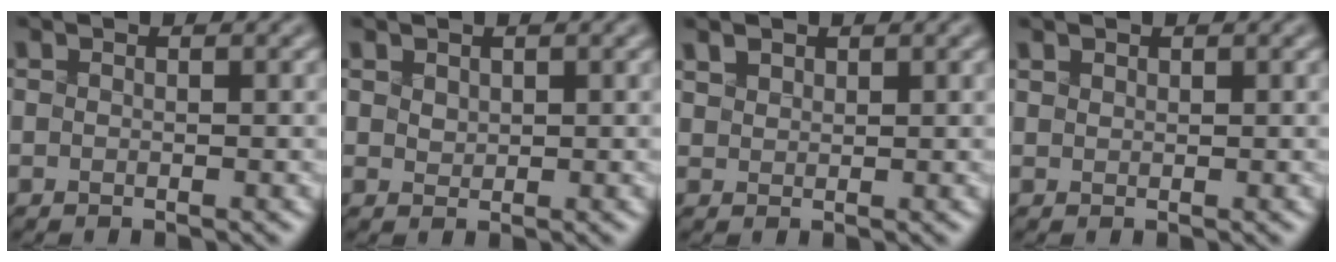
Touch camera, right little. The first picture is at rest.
{"total": 1.6, "force": [1.0, 1.0, 0.7], "torque": [-0.033, 0.001, 0.036]}
{"total": 2.6, "force": [1.7, 1.5, 1.2], "torque": [-0.045, 0.012, 0.040]}
{"total": 1.6, "force": [1.1, 1.0, 0.7], "torque": [-0.031, 0.008, 0.028]}